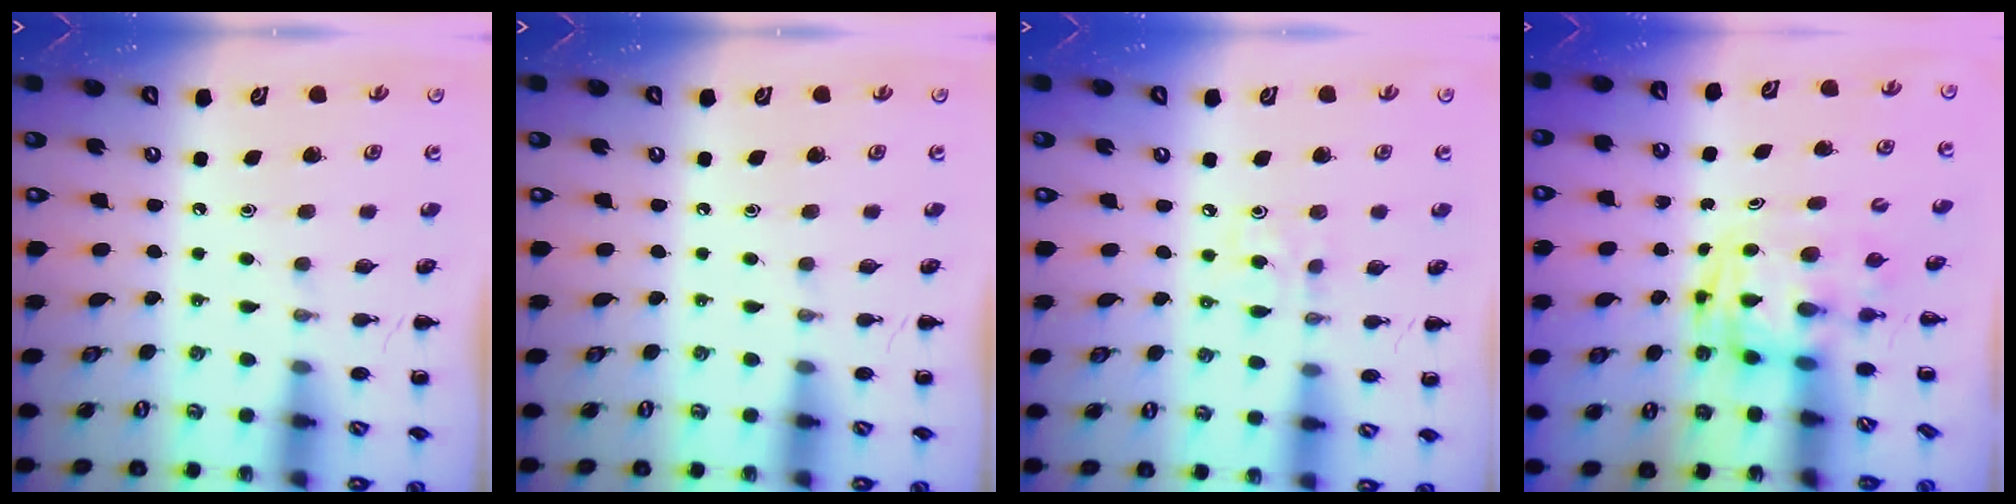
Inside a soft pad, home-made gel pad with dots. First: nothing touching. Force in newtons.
{"total": 0.0}
{"total": 3.4, "press": 3.2, "slide": 1.1}
{"total": 2.8, "press": 2.8, "slide": 0.5}